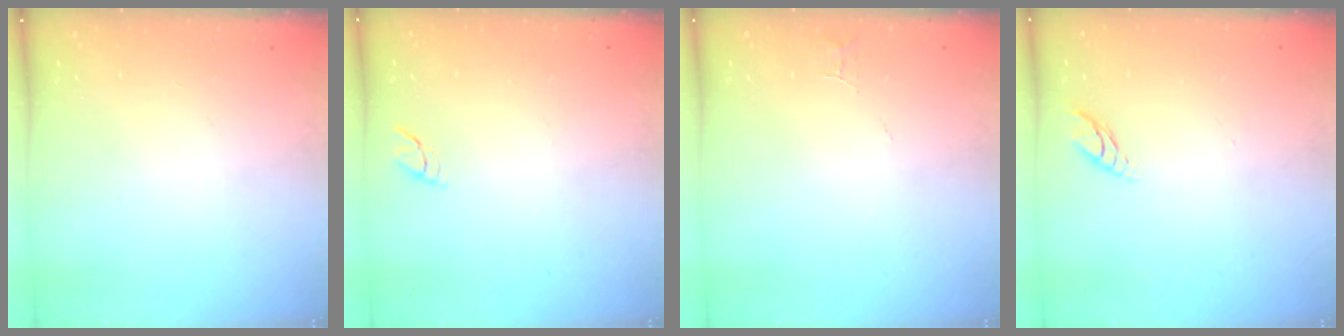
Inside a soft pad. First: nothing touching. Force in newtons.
{"total": 4.8, "press": 4.7, "slide": 0.4}
{"total": 3.5, "press": 3.5, "slide": 0.2}
{"total": 4.0, "press": 4.0, "slide": 0.4}